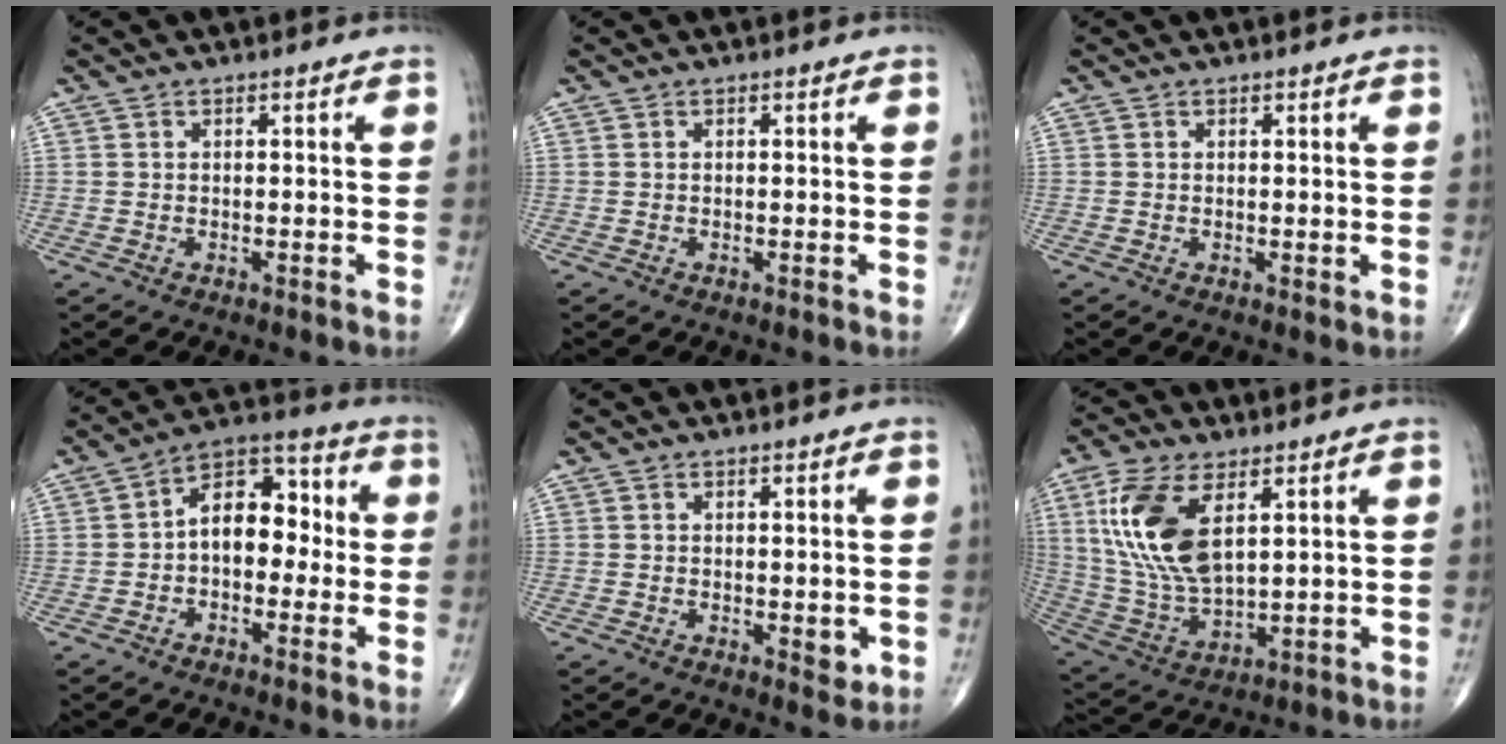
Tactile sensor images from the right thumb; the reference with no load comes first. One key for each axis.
{"total": 0.0}
{"total": 0.6, "fx": 0.1, "fy": 0.2, "fz": 0.6, "tx": -0.010, "ty": -0.004, "tz": 0.002}
{"total": 11.3, "fx": -0.3, "fy": 7.4, "fz": 8.5, "tx": -0.100, "ty": 0.041, "tz": -0.019}
{"total": 2.4, "fx": -0.2, "fy": 1.2, "fz": 2.1, "tx": -0.019, "ty": -0.006, "tz": -0.001}
{"total": 16.2, "fx": 5.5, "fy": 7.9, "fz": 13.1, "tx": -0.270, "ty": -0.018, "tz": 0.118}